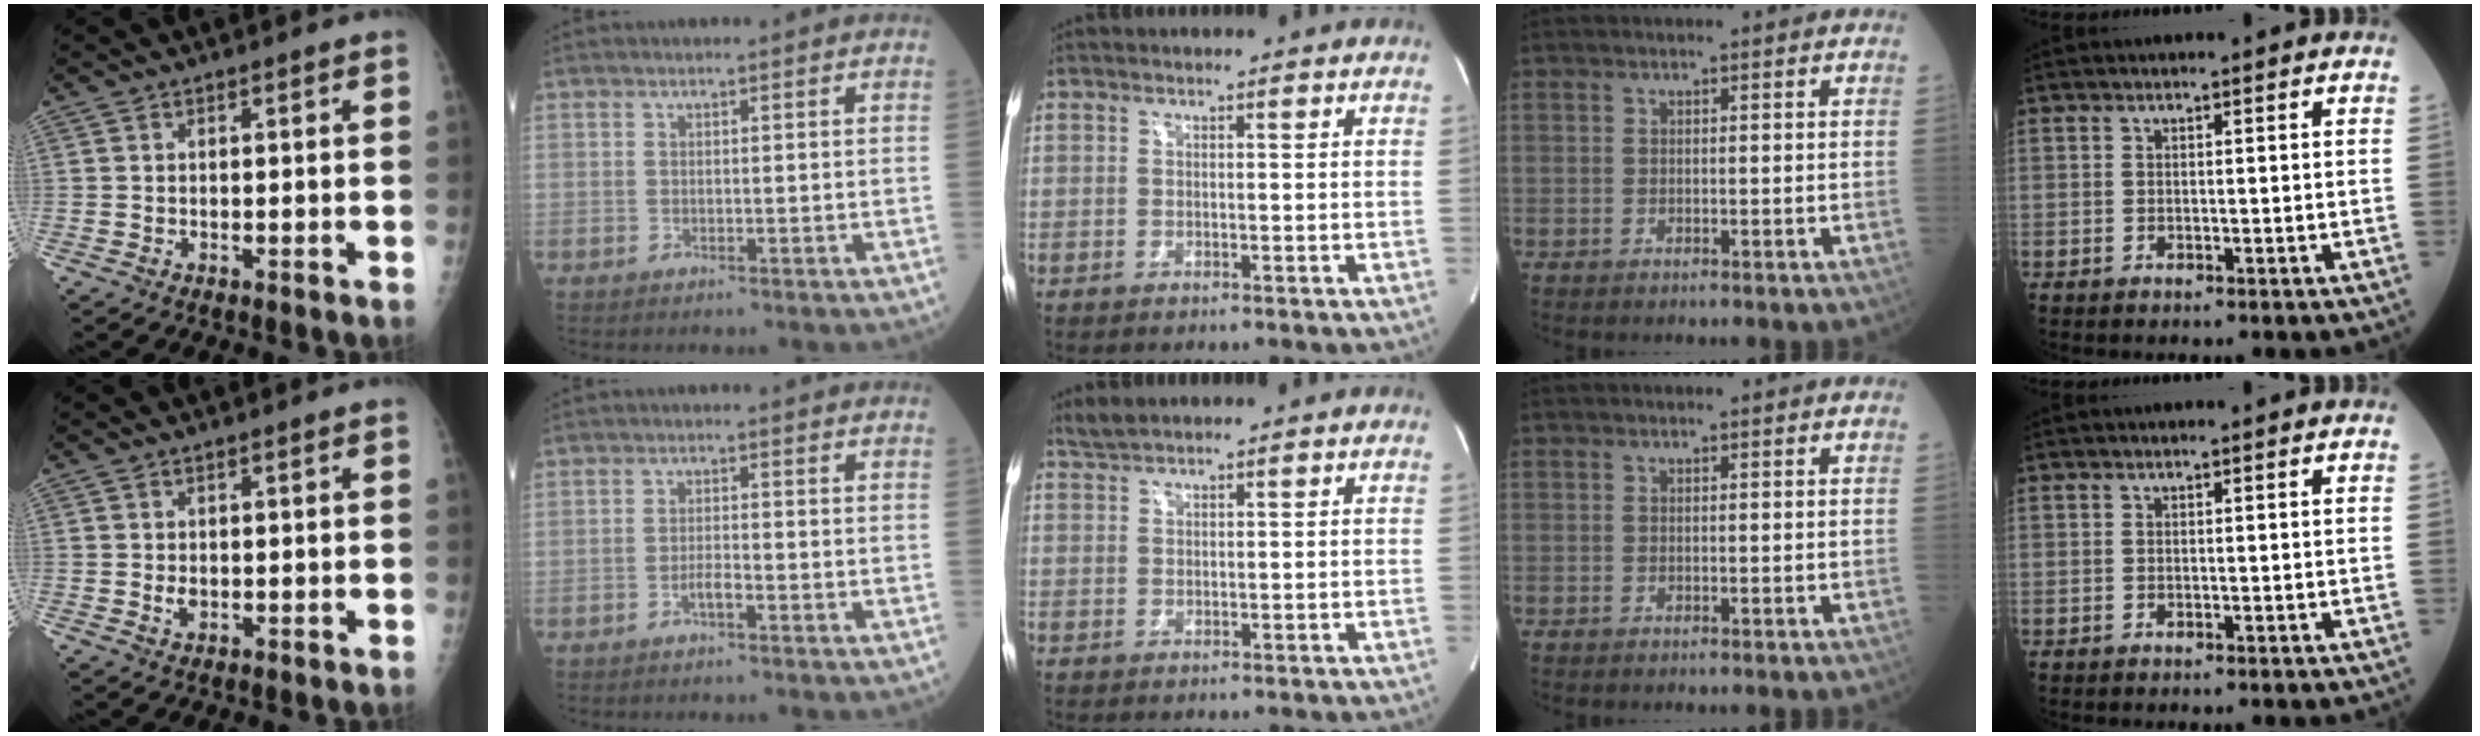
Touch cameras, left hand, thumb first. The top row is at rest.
{"thumb": {"total": 1.8, "force": [0.2, 1.1, 1.4], "torque": [-0.019, -0.003, 0.008]}, "index": {"total": 1.8, "force": [-1.1, 0.3, 1.4], "torque": [-0.026, 0.002, -0.021]}, "middle": {"total": 2.0, "force": [1.9, 0.0, 0.5], "torque": [-0.015, 0.013, 0.044]}}